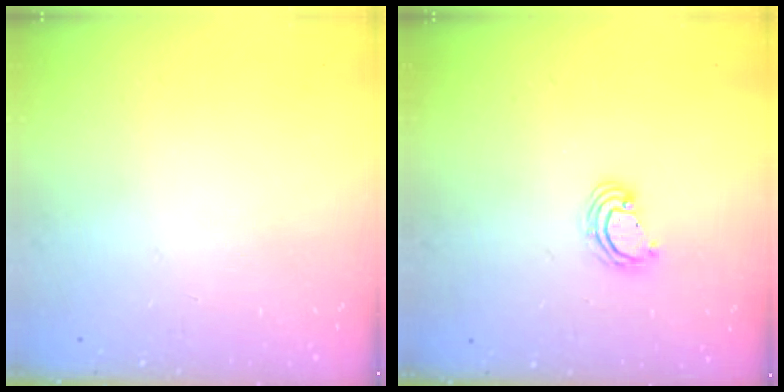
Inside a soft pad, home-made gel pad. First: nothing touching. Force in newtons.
{"total": 3.7, "press": 3.7, "slide": 0.2}